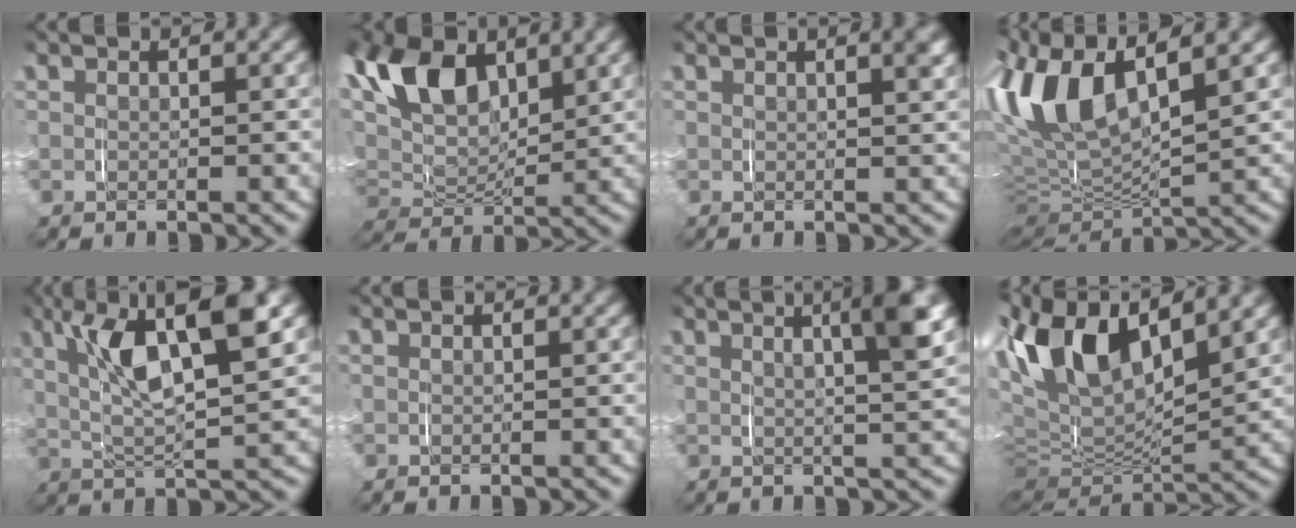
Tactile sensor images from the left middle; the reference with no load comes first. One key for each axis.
{"total": 10.1, "fx": 2.9, "fy": 7.1, "fz": 6.7, "tx": -0.159, "ty": -0.016, "tz": 0.048}
{"total": 2.8, "fx": 1.4, "fy": 0.8, "fz": 2.2, "tx": -0.023, "ty": 0.010, "tz": 0.018}
{"total": 9.5, "fx": 1.6, "fy": 5.6, "fz": 7.5, "tx": -0.178, "ty": -0.002, "tz": 0.024}
{"total": 8.4, "fx": 2.2, "fy": 3.3, "fz": 7.4, "tx": -0.140, "ty": -0.006, "tz": 0.038}
{"total": 0.0}
{"total": 7.7, "fx": 3.4, "fy": 2.9, "fz": 6.2, "tx": -0.078, "ty": 0.012, "tz": 0.040}
{"total": 11.8, "fx": 3.4, "fy": 7.0, "fz": 8.9, "tx": -0.197, "ty": -0.001, "tz": 0.053}